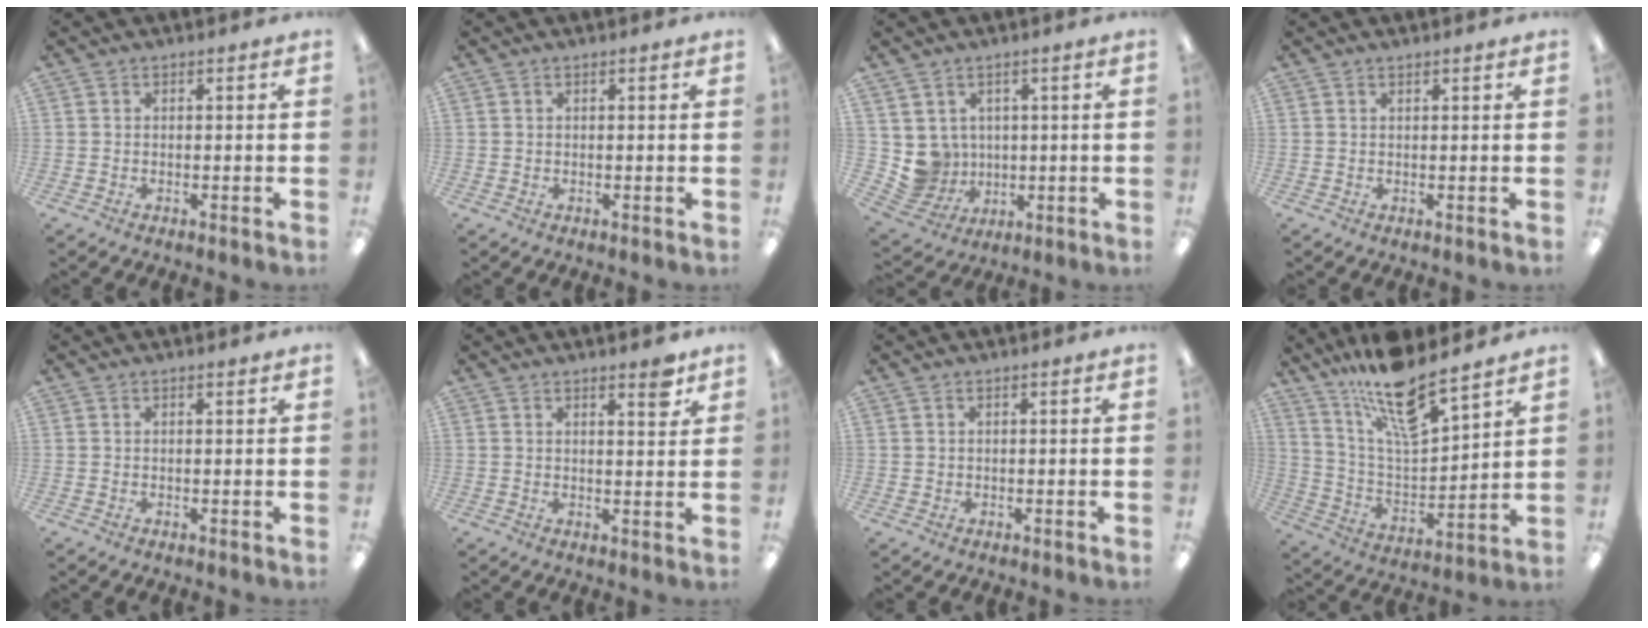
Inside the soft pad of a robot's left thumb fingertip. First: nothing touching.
{"total": 0.0}
{"total": 6.8, "force": [2.3, 6.4, 0.4], "torque": [-0.042, -0.020, 0.053]}
{"total": 0.6, "force": [0.6, 0.0, 0.3], "torque": [-0.006, 0.001, 0.010]}
{"total": 0.5, "force": [0.4, 0.0, 0.3], "torque": [-0.006, 0.001, 0.008]}
{"total": 4.2, "force": [3.2, 1.0, 2.5], "torque": [-0.026, -0.020, 0.049]}
{"total": 0.5, "force": [0.4, 0.3, 0.0], "torque": [0.000, 0.003, 0.007]}
{"total": 16.2, "force": [12.8, 4.1, 9.1], "torque": [-0.165, -0.081, 0.217]}